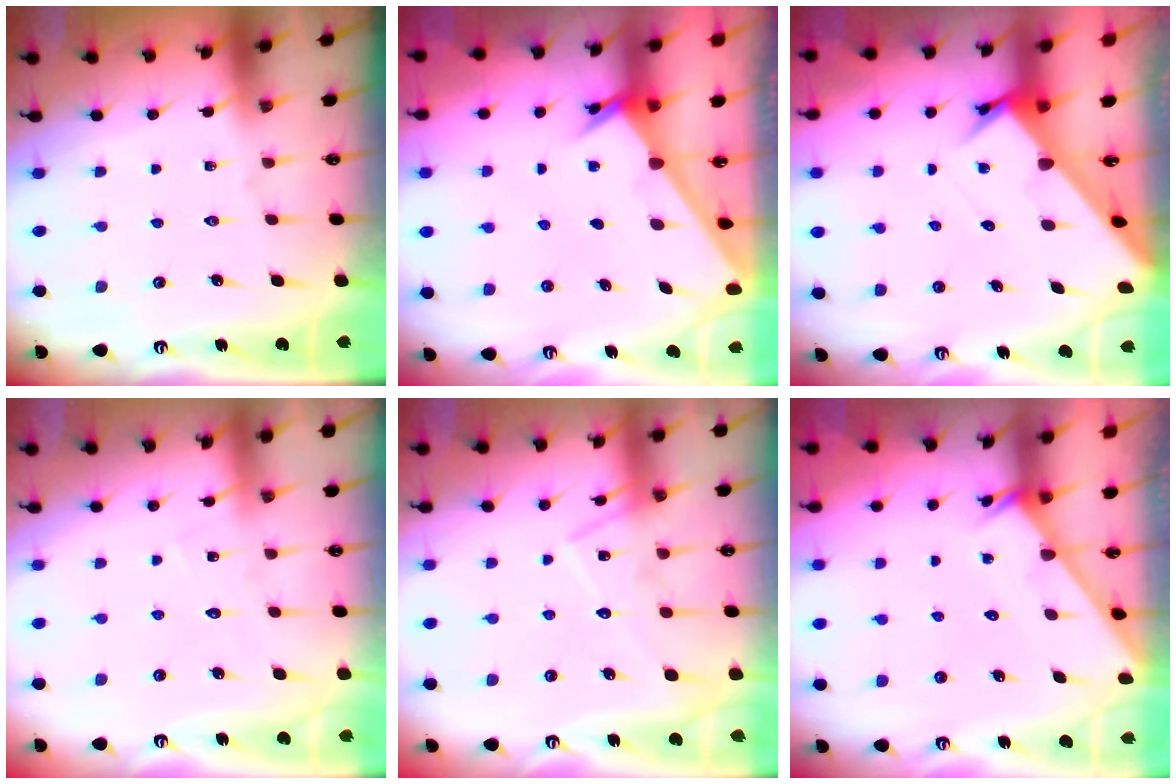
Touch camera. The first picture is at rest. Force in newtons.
{"total": 2.2, "press": 2.2, "slide": 0.2}
{"total": 2.9, "press": 2.9, "slide": 0.2}
{"total": 6.2, "press": 6.1, "slide": 0.5}
{"total": 13.1, "press": 13.1, "slide": 0.9}
{"total": 2.4, "press": 2.4, "slide": 0.1}